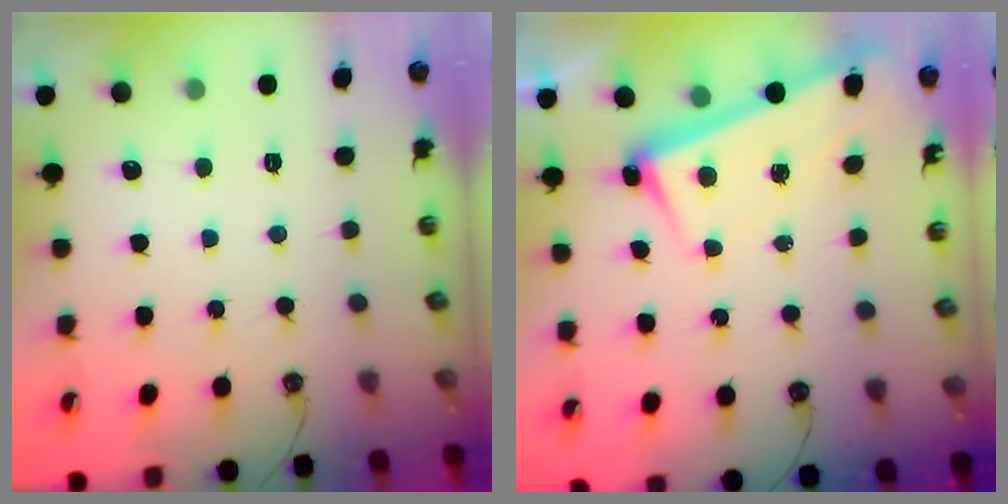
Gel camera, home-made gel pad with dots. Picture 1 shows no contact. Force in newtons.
{"total": 2.6, "press": 2.5, "slide": 0.7}